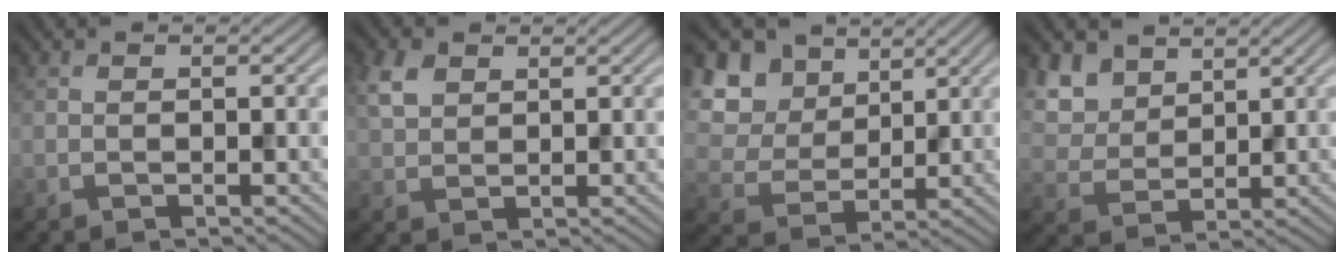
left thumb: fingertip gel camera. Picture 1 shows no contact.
{"total": 3.6, "force": [1.8, 2.3, 2.0], "torque": [-0.053, 0.006, 0.036]}
{"total": 10.4, "force": [4.8, 7.7, 5.2], "torque": [-0.166, 0.024, 0.095]}
{"total": 6.7, "force": [4.1, 4.3, 3.1], "torque": [-0.098, -0.006, 0.084]}